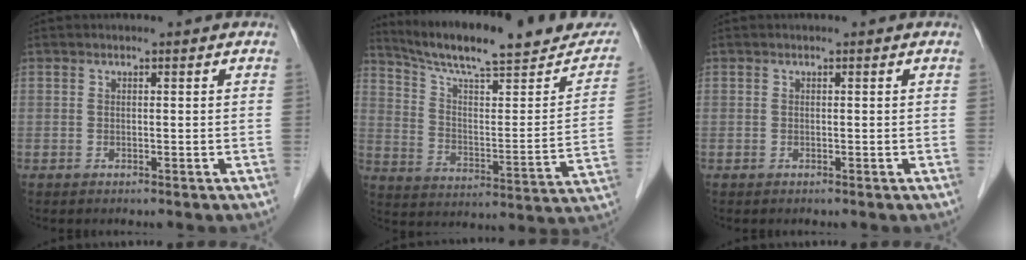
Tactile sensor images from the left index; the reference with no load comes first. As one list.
[{"total": 22.5, "force": [19.4, 3.6, 10.8], "torque": [-0.161, -0.015, 0.277]}, {"total": 0.0}]